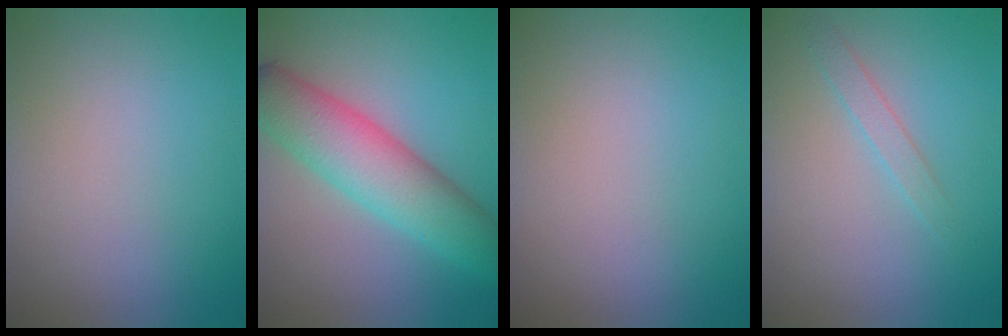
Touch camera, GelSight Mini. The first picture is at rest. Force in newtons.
{"total": 7.3, "press": 7.3, "slide": 0.3}
{"total": 0.0}
{"total": 1.2, "press": 1.2, "slide": 0.0}